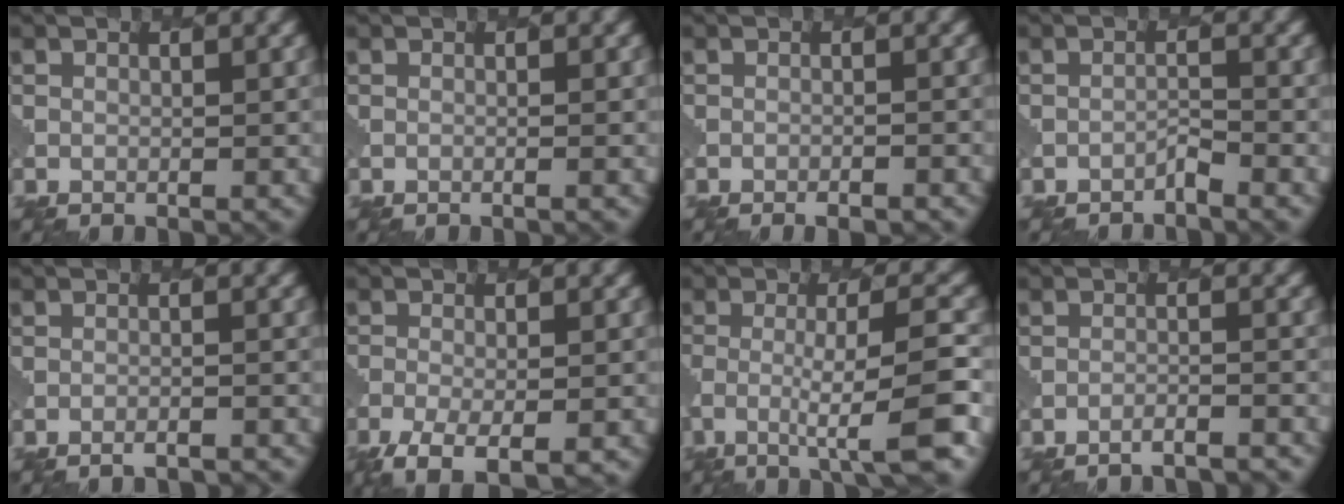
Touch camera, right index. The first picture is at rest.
{"total": 0.6, "force": [0.0, 0.2, 0.5], "torque": [-0.005, -0.002, -0.010]}
{"total": 2.1, "force": [-1.8, 0.6, 1.1], "torque": [-0.006, 0.012, -0.028]}
{"total": 0.7, "force": [-0.7, -0.1, 0.1], "torque": [-0.003, 0.006, -0.018]}
{"total": 3.4, "force": [-3.2, 0.5, 0.9], "torque": [-0.004, 0.014, -0.045]}
{"total": 5.6, "force": [-3.6, 1.7, 4.0], "torque": [-0.070, -0.013, -0.063]}
{"total": 7.4, "force": [-2.3, 1.1, 6.9], "torque": [-0.107, 0.004, -0.055]}
{"total": 4.1, "force": [-3.9, 0.4, 1.1], "torque": [-0.013, 0.007, -0.058]}